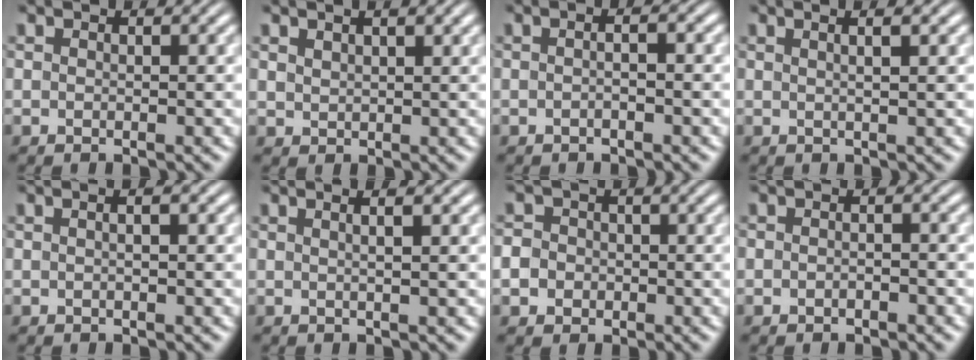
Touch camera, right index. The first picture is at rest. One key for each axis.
{"total": 1.2, "fx": 1.1, "fy": 0.3, "fz": 0.4, "tx": -0.003, "ty": -0.002, "tz": 0.030}
{"total": 1.5, "fx": -0.4, "fy": 0.3, "fz": 1.4, "tx": -0.017, "ty": 0.006, "tz": -0.014}
{"total": 2.0, "fx": 0.8, "fy": -0.1, "fz": 1.8, "tx": -0.019, "ty": 0.007, "tz": 0.012}
{"total": 1.4, "fx": 0.0, "fy": 0.3, "fz": 1.3, "tx": -0.014, "ty": 0.007, "tz": -0.004}
{"total": 1.7, "fx": 0.6, "fy": -0.2, "fz": 1.6, "tx": -0.019, "ty": 0.005, "tz": 0.007}
{"total": 3.9, "fx": -1.0, "fy": 3.6, "fz": 1.1, "tx": -0.036, "ty": -0.012, "tz": -0.020}
{"total": 1.0, "fx": -0.8, "fy": 0.4, "fz": 0.4, "tx": -0.010, "ty": 0.002, "tz": -0.017}